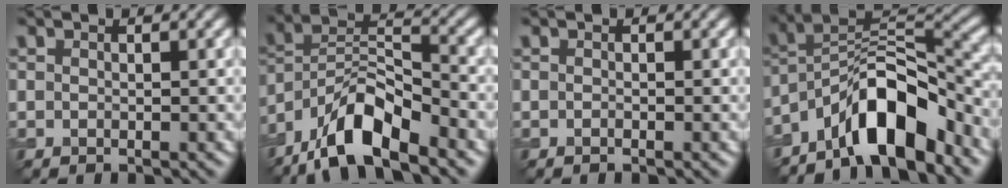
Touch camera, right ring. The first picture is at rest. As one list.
[{"total": 9.4, "force": [-6.7, 2.9, 5.9], "torque": [-0.095, 0.010, -0.132]}, {"total": 0.0}, {"total": 8.9, "force": [-5.8, 2.9, 6.1], "torque": [-0.090, 0.016, -0.111]}]